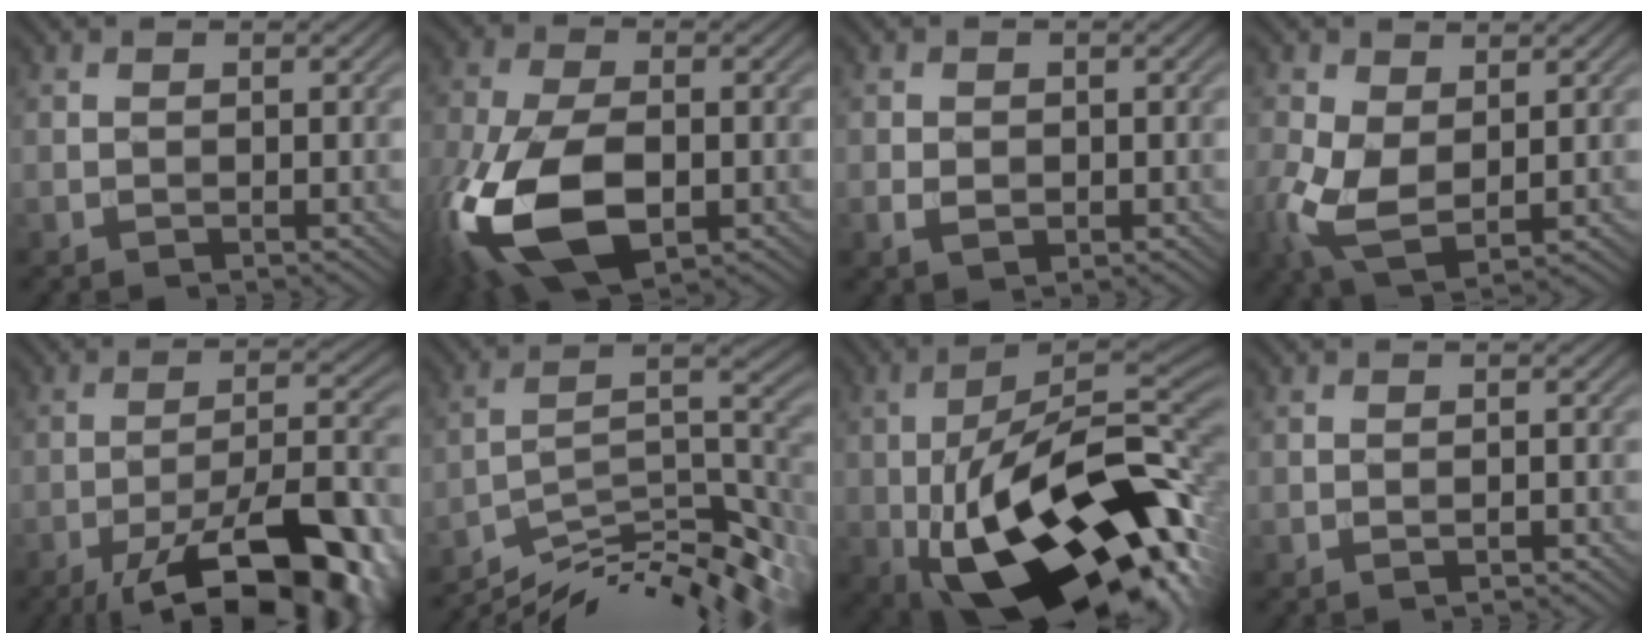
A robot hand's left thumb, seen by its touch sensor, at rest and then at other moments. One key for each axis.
{"total": 16.3, "fx": -5.2, "fy": 9.1, "fz": 12.5, "tx": -0.301, "ty": -0.044, "tz": -0.087}
{"total": 2.0, "fx": -0.3, "fy": 1.6, "fz": 1.2, "tx": -0.027, "ty": -0.008, "tz": -0.004}
{"total": 7.4, "fx": 0.2, "fy": 4.6, "fz": 5.8, "tx": -0.161, "ty": -0.011, "tz": 0.008}
{"total": 17.2, "fx": -10.0, "fy": 5.4, "fz": 12.8, "tx": -0.196, "ty": -0.003, "tz": -0.157}
{"total": 13.2, "fx": -10.3, "fy": 2.8, "fz": 7.8, "tx": -0.136, "ty": 0.013, "tz": -0.171}
{"total": 22.1, "fx": -5.6, "fy": 10.3, "fz": 18.7, "tx": -0.313, "ty": -0.017, "tz": -0.085}
{"total": 0.6, "fx": -0.3, "fy": 0.2, "fz": 0.5, "tx": -0.009, "ty": 0.000, "tz": -0.002}